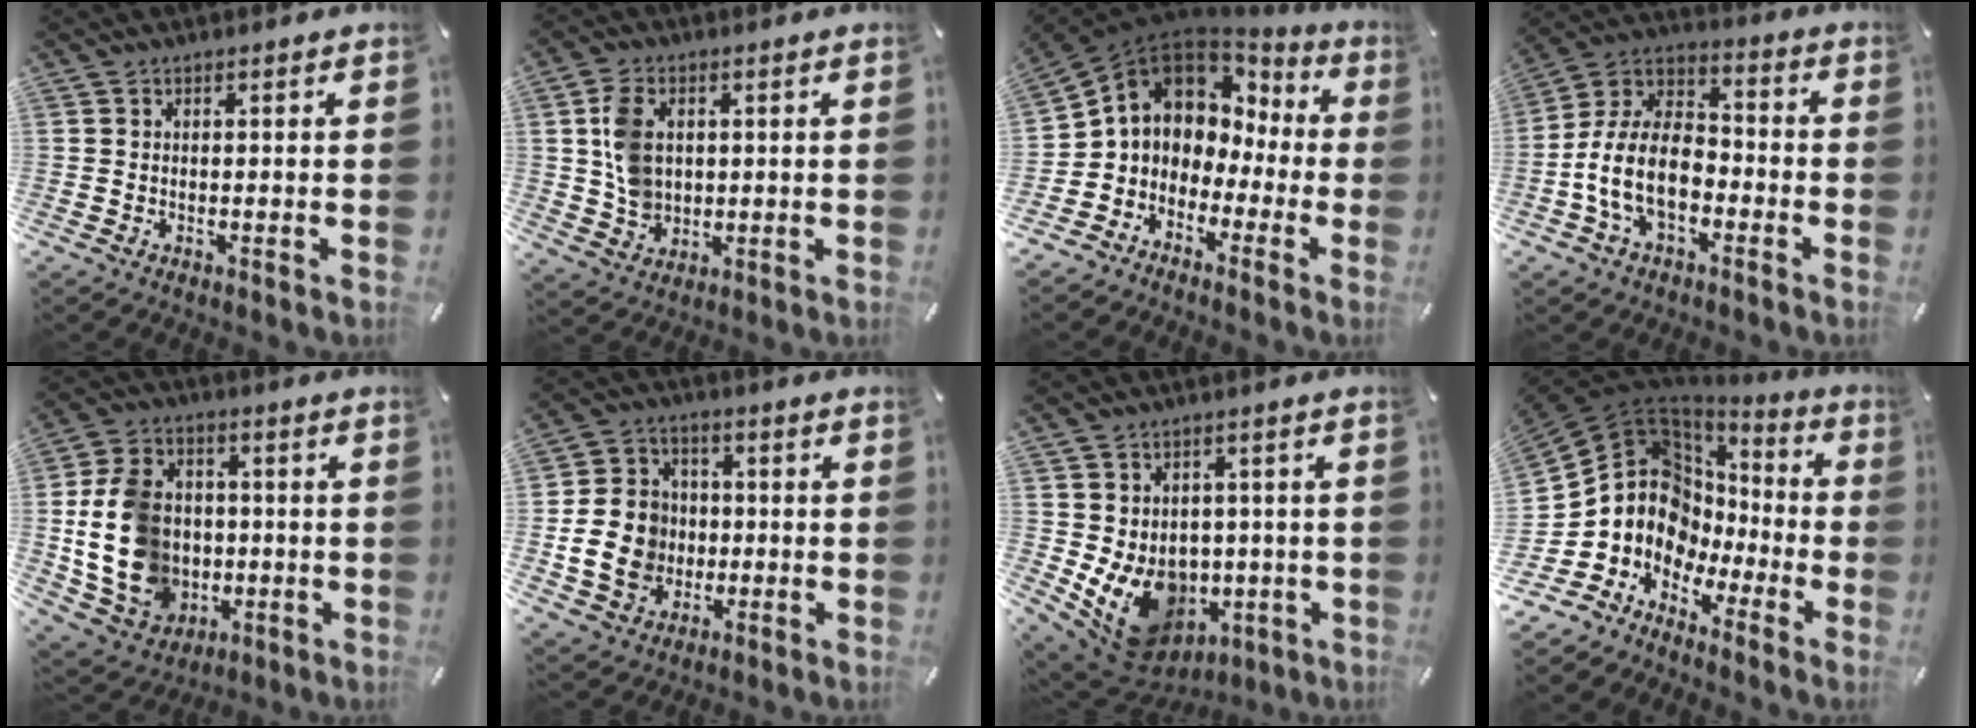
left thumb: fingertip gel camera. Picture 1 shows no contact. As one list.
[{"total": 8.4, "force": [1.5, 6.6, 4.9], "torque": [-0.101, 0.007, 0.029]}, {"total": 7.3, "force": [1.7, 6.7, 2.5], "torque": [-0.083, -0.018, 0.031]}, {"total": 13.6, "force": [-5.4, 8.5, 9.2], "torque": [-0.202, 0.021, -0.104]}, {"total": 16.2, "force": [-1.3, 13.4, 9.0], "torque": [-0.202, 0.010, -0.017]}, {"total": 12.3, "force": [-2.0, 10.8, 5.5], "torque": [-0.124, 0.016, -0.032]}, {"total": 12.4, "force": [-2.2, 10.5, 6.3], "torque": [-0.121, -0.008, -0.027]}, {"total": 10.3, "force": [-0.5, 9.8, 3.2], "torque": [-0.102, -0.045, -0.010]}]